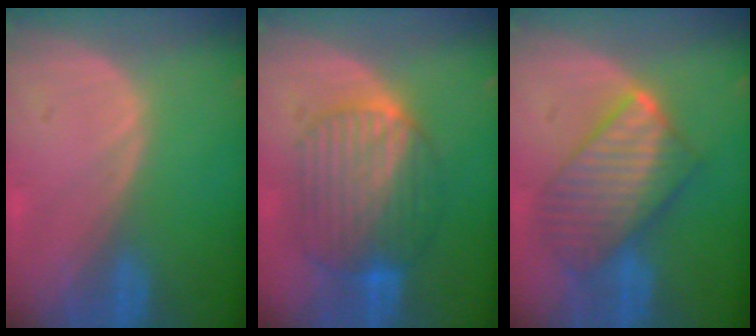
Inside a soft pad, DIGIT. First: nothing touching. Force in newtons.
{"total": 9.3, "press": 9.3, "slide": 0.6}
{"total": 9.6, "press": 9.5, "slide": 0.8}